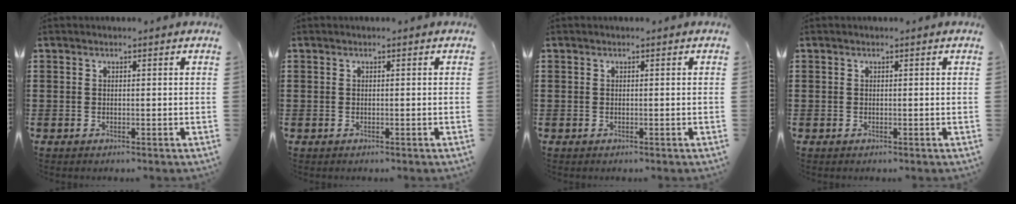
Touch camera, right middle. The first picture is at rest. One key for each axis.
{"total": 0.0}
{"total": 0.0}
{"total": 0.0}